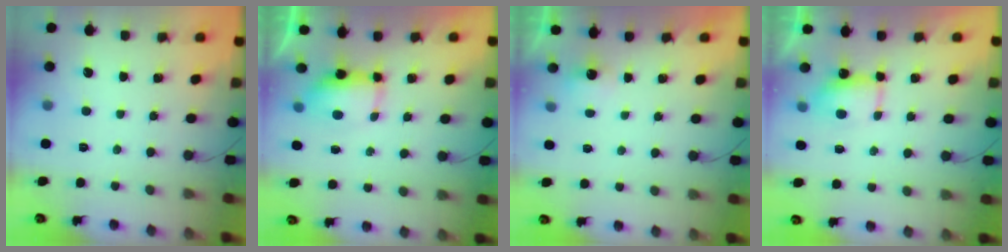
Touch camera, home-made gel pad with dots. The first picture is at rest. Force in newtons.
{"total": 6.5, "press": 6.5, "slide": 0.4}
{"total": 10.0, "press": 2.1, "slide": 9.8}
{"total": 5.4, "press": 5.4, "slide": 0.4}